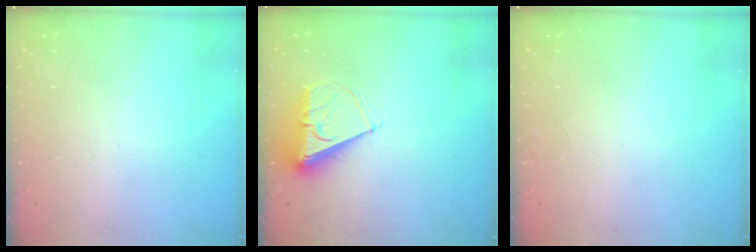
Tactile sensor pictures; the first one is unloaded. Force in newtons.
{"total": 7.6, "press": 7.5, "slide": 0.5}
{"total": 0.0}